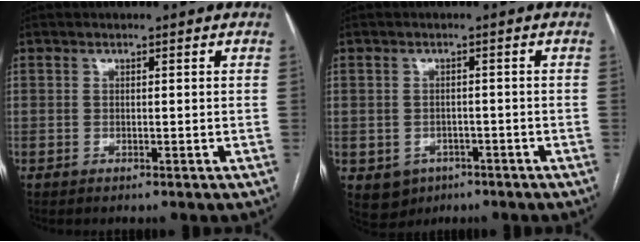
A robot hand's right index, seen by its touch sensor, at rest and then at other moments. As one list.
[{"total": 4.6, "force": [-2.1, 3.9, 1.2], "torque": [-0.016, 0.002, -0.023]}]